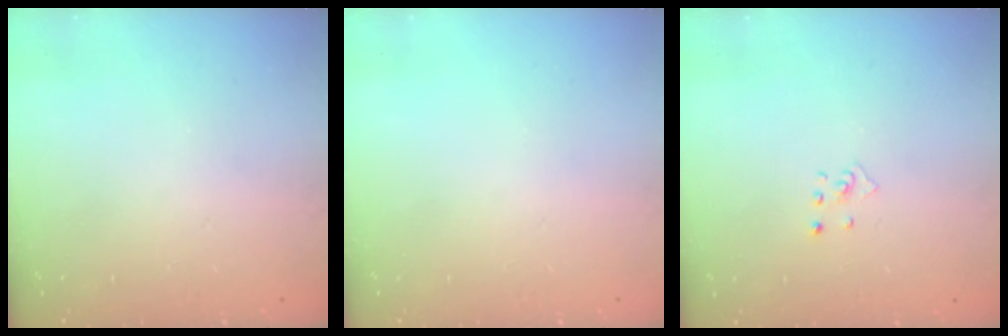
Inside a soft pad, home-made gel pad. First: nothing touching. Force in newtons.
{"total": 0.0}
{"total": 2.9, "press": 2.9, "slide": 0.3}